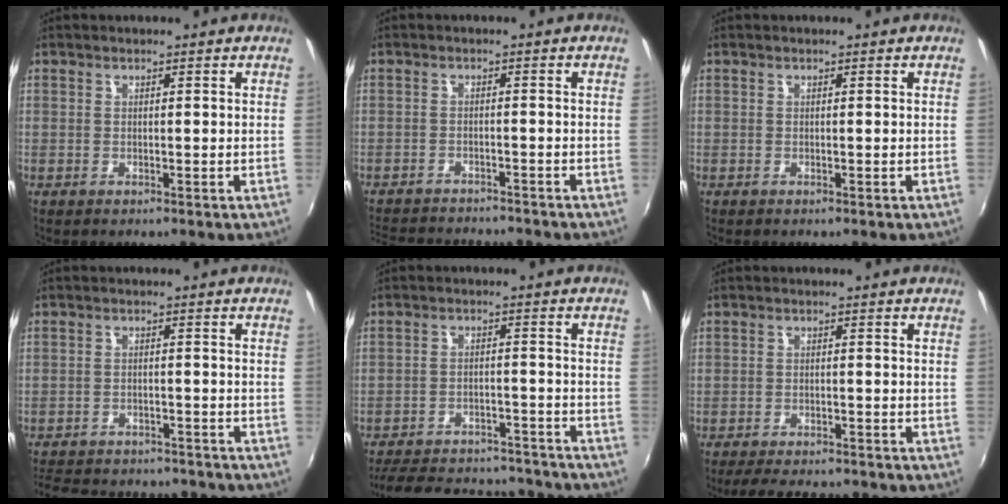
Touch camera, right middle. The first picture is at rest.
{"total": 11.6, "force": [-10.6, 2.6, 3.9], "torque": [-0.099, -0.009, -0.159]}
{"total": 0.0}
{"total": 16.8, "force": [-14.5, 5.8, 6.2], "torque": [-0.142, 0.004, -0.198]}
{"total": 23.0, "force": [-20.0, 7.5, 8.4], "torque": [-0.181, 0.018, -0.253]}
{"total": 8.5, "force": [-7.6, 2.0, 3.3], "torque": [-0.082, -0.008, -0.112]}